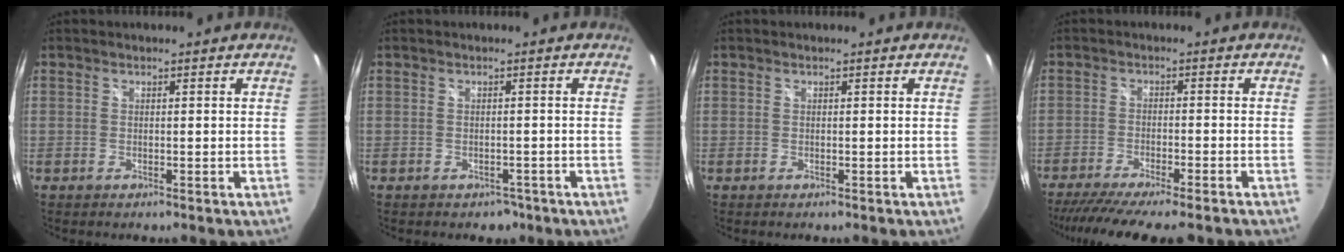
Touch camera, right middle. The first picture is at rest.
{"total": 2.7, "force": [-1.7, 2.0, 0.7], "torque": [-0.014, -0.003, -0.017]}
{"total": 0.0}
{"total": 12.7, "force": [-10.6, 0.9, 7.0], "torque": [-0.144, -0.042, -0.164]}